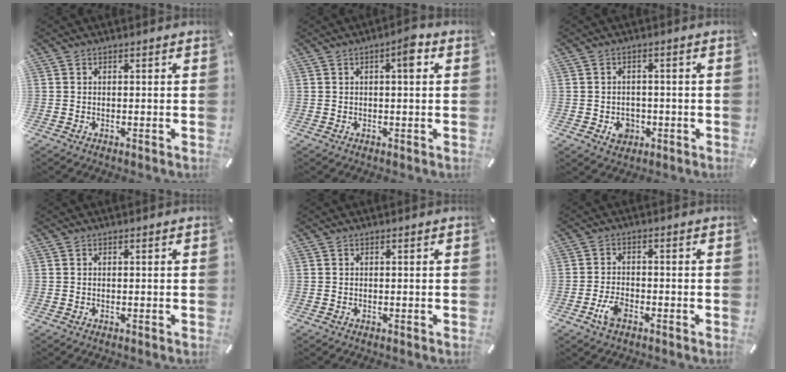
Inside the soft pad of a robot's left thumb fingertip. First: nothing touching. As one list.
[{"total": 4.0, "force": [1.1, 1.0, 3.7], "torque": [-0.053, 0.001, 0.008]}, {"total": 4.5, "force": [-1.3, 3.9, 1.8], "torque": [-0.014, 0.000, -0.022]}, {"total": 0.0}, {"total": 0.0}, {"total": 4.6, "force": [-2.3, 2.5, 3.1], "torque": [-0.070, 0.005, -0.044]}]